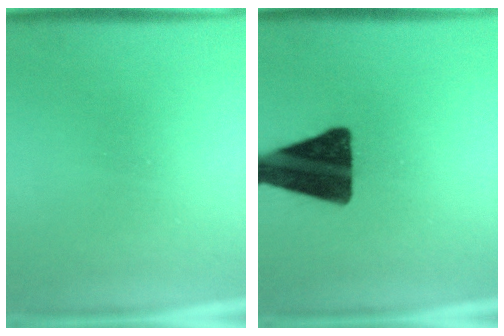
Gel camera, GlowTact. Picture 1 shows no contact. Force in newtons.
{"total": 16.6}